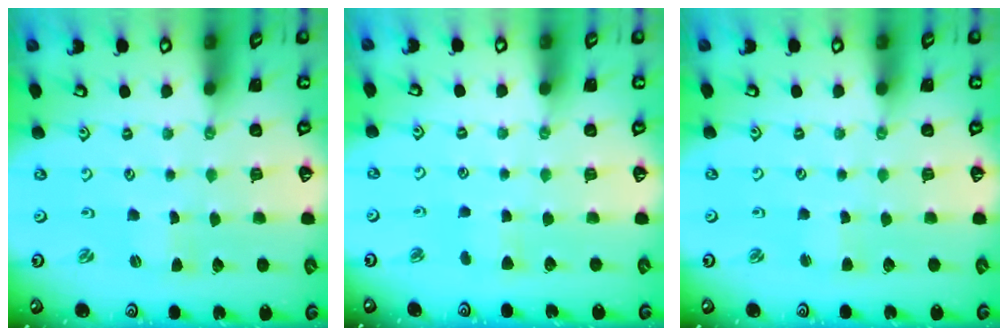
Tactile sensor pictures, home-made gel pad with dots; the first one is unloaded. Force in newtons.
{"total": 3.5, "press": 3.4, "slide": 0.5}
{"total": 2.4, "press": 2.3, "slide": 0.3}